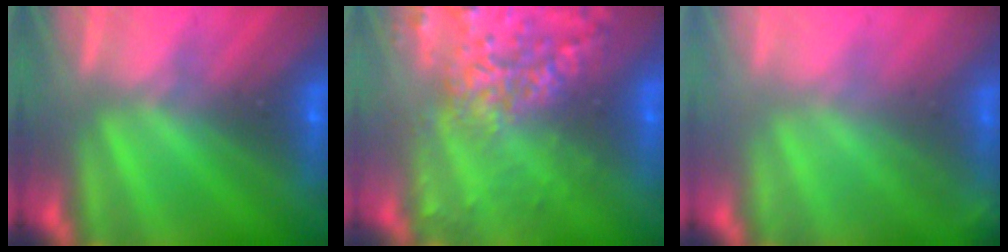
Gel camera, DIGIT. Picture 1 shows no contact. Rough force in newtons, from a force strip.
{"total": 6.5}
{"total": 1.8}